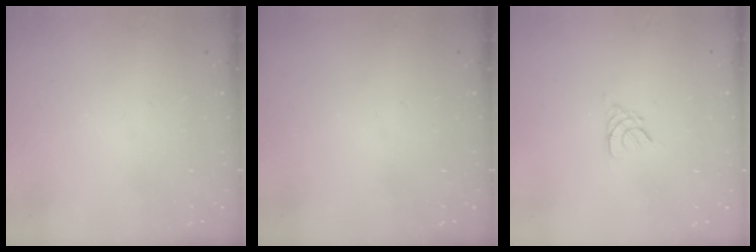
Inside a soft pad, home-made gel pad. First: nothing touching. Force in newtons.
{"total": 0.0}
{"total": 2.7, "press": 2.7, "slide": 0.5}